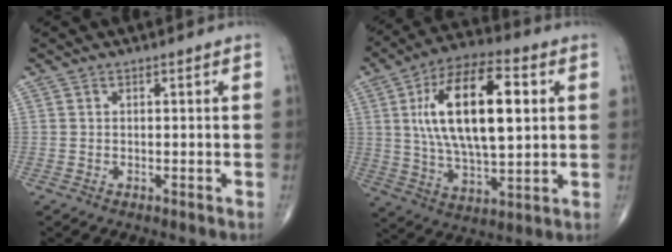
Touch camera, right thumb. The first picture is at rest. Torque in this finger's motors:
{"motor_torque": [0.58, 1.28, 1.74, 0.95, 0.32]}